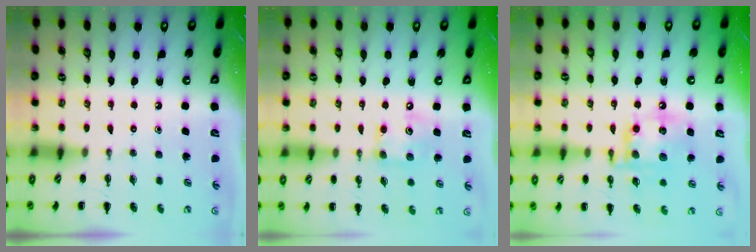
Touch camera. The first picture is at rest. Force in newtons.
{"total": 8.9, "press": 8.8, "slide": 1.0}
{"total": 14.5, "press": 14.3, "slide": 2.3}